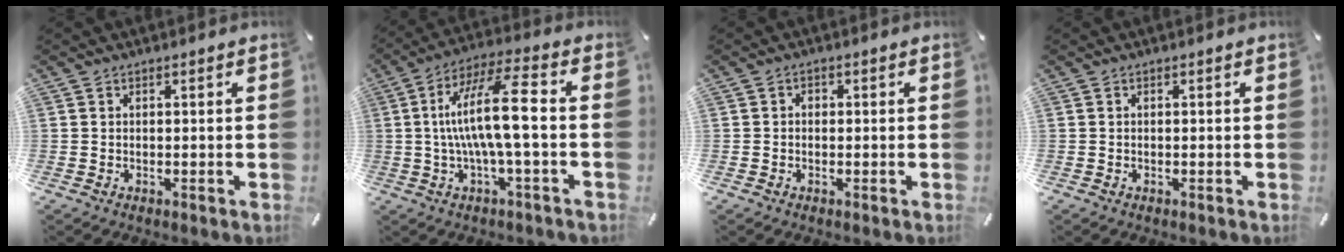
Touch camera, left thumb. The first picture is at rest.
{"total": 15.4, "force": [0.0, 3.1, 15.1], "torque": [-0.299, 0.004, -0.013]}
{"total": 1.3, "force": [-0.5, 1.1, 0.4], "torque": [-0.007, 0.006, -0.013]}
{"total": 0.0}